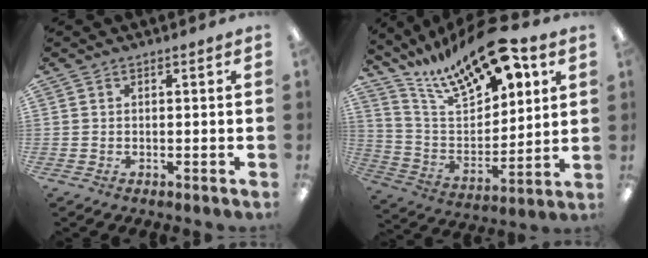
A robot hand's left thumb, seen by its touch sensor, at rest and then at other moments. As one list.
[{"total": 20.2, "force": [15.3, 6.7, 11.3], "torque": [-0.205, -0.094, 0.266]}]